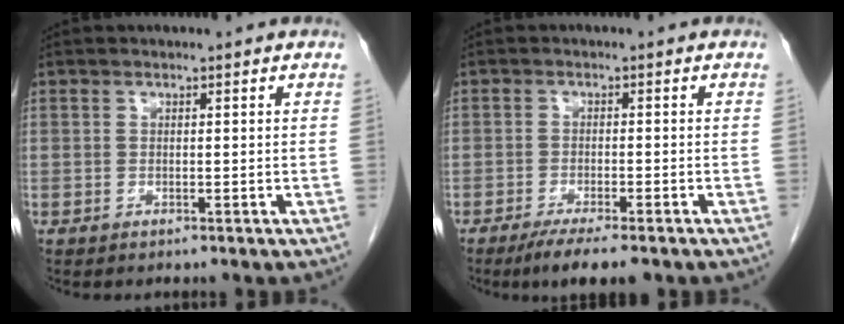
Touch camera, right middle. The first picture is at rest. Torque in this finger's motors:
{"motor_torque": [0.89, -0.48, 0.15, 0.09]}